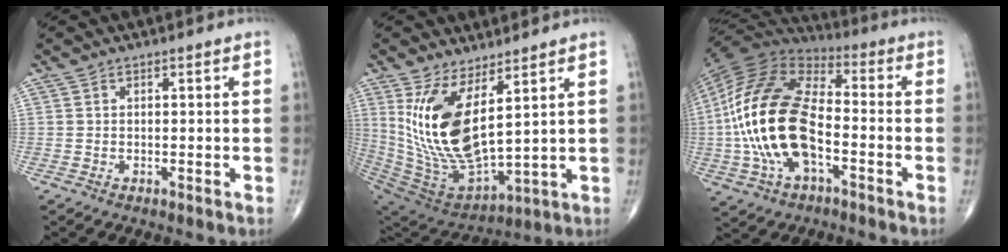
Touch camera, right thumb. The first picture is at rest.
{"total": 17.9, "force": [6.0, 7.4, 15.2], "torque": [-0.301, -0.053, 0.137]}
{"total": 22.1, "force": [-3.7, 11.7, 18.3], "torque": [-0.370, 0.024, -0.074]}